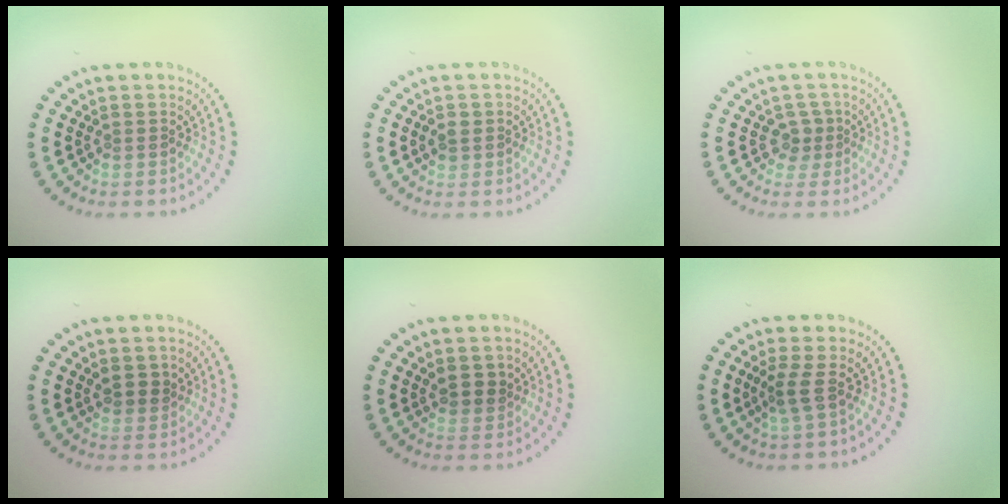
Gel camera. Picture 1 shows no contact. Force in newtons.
{"total": 1.2, "press": 1.1, "slide": 0.3}
{"total": 1.6, "press": 1.3, "slide": 0.9}
{"total": 1.4, "press": 1.2, "slide": 0.6}
{"total": 2.0, "press": 1.8, "slide": 0.9}
{"total": 1.9, "press": 1.3, "slide": 1.5}